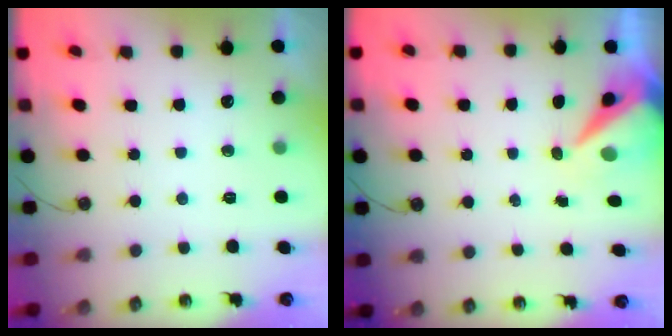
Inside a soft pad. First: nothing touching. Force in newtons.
{"total": 8.2, "press": 8.1, "slide": 0.8}